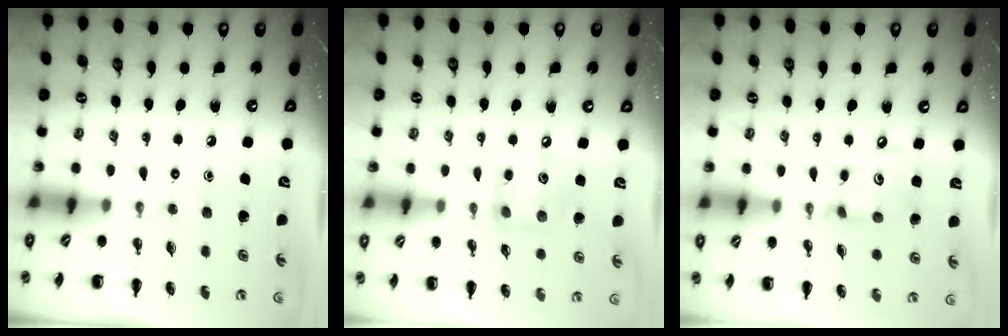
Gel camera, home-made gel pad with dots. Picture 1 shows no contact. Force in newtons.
{"total": 8.4, "press": 8.4, "slide": 0.5}
{"total": 6.4, "press": 6.4, "slide": 0.5}